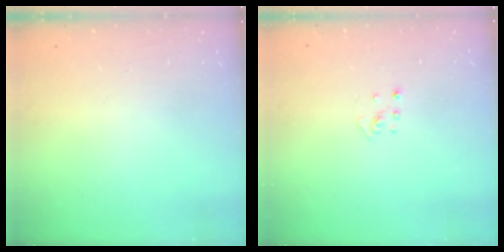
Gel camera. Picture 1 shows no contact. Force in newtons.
{"total": 2.5, "press": 2.4, "slide": 0.5}